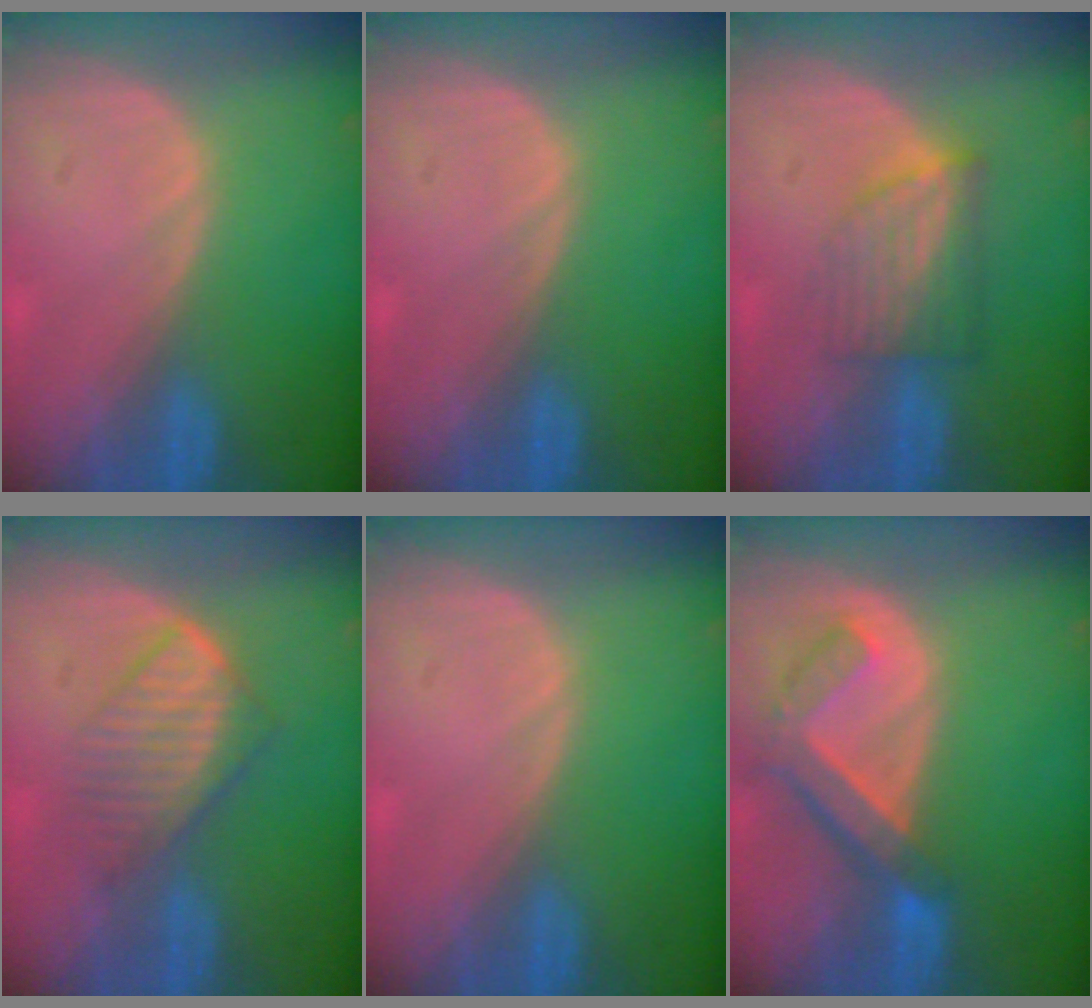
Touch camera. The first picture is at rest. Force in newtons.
{"total": 0.0}
{"total": 6.1, "press": 5.4, "slide": 2.8}
{"total": 5.9, "press": 5.8, "slide": 1.3}
{"total": 0.0}
{"total": 7.4, "press": 6.4, "slide": 3.6}